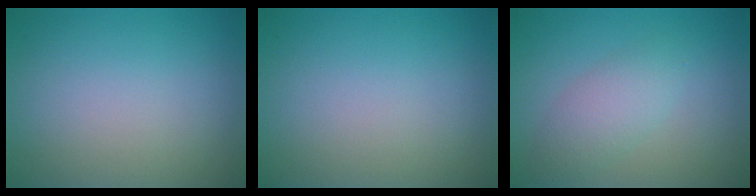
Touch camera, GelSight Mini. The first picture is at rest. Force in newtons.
{"total": 0.0}
{"total": 2.7, "press": 2.7, "slide": 0.0}